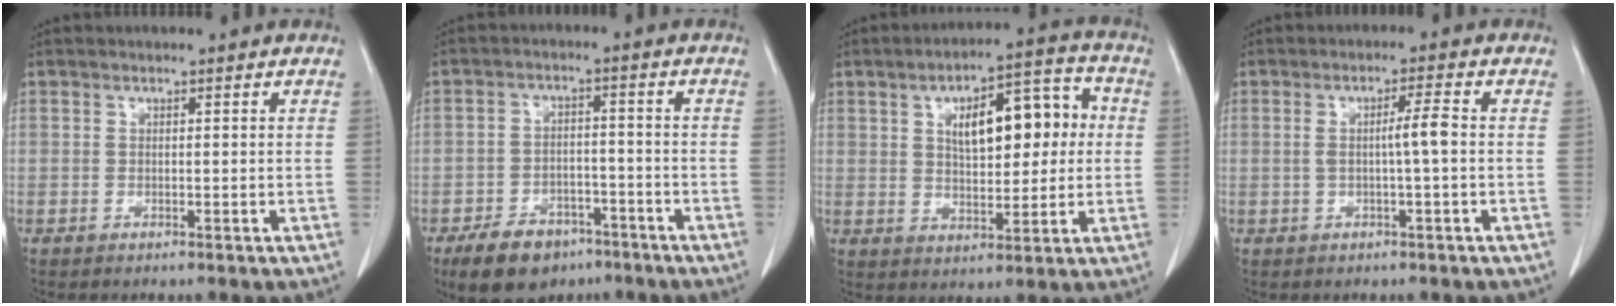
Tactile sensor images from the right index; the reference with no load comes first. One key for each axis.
{"total": 10.4, "fx": -7.1, "fy": 6.0, "fz": 4.8, "tx": -0.087, "ty": 0.003, "tz": -0.111}
{"total": 13.6, "fx": 2.5, "fy": 6.1, "fz": 11.9, "tx": -0.183, "ty": 0.037, "tz": 0.045}
{"total": 4.0, "fx": -0.2, "fy": 0.2, "fz": 4.0, "tx": -0.074, "ty": 0.008, "tz": 0.000}